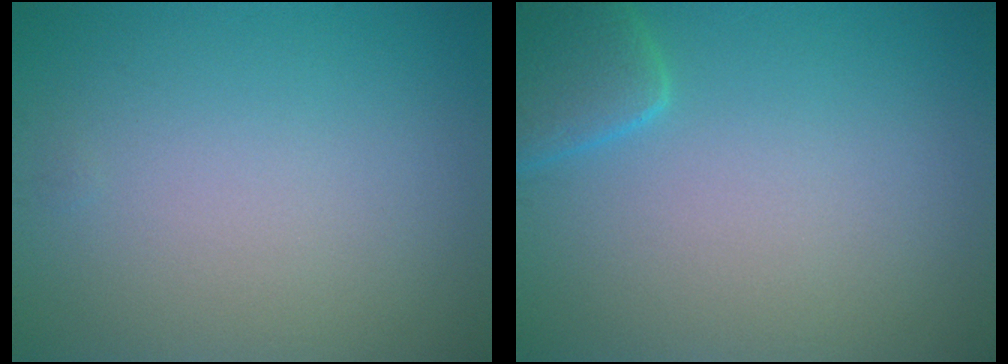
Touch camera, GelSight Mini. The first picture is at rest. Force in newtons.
{"total": 3.1, "press": 3.1, "slide": 0.3}